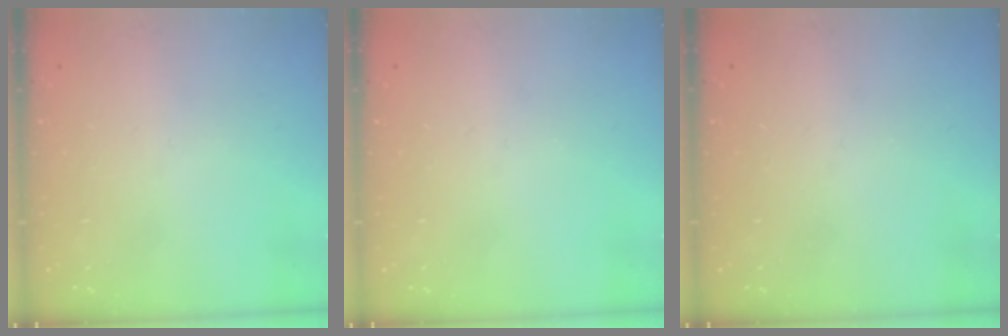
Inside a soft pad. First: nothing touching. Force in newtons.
{"total": 0.0}
{"total": 0.0}